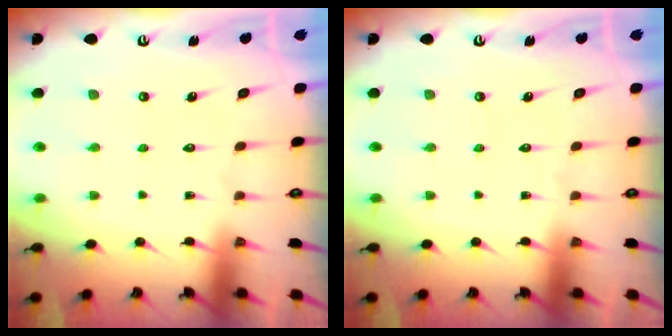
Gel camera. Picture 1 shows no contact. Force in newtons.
{"total": 0.0}